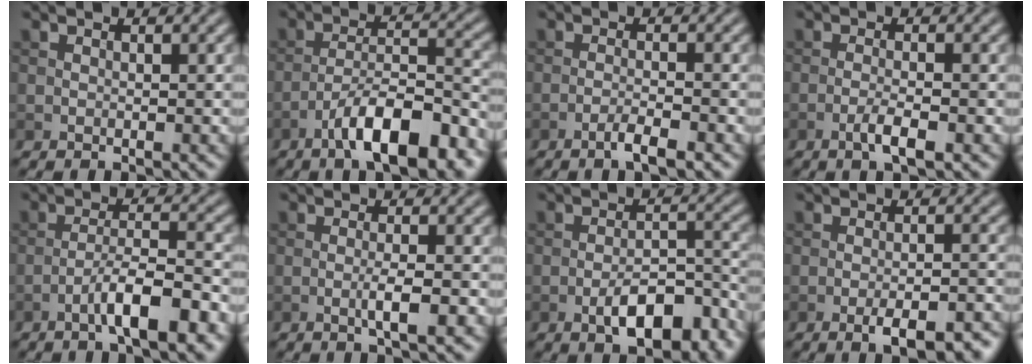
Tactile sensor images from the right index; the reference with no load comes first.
{"total": 9.5, "force": [-5.9, 2.7, 7.0], "torque": [-0.107, 0.012, -0.101]}
{"total": 2.4, "force": [-1.5, 0.4, 1.9], "torque": [-0.030, 0.005, -0.034]}
{"total": 2.5, "force": [-1.2, 0.5, 2.1], "torque": [-0.039, 0.004, -0.025]}
{"total": 6.6, "force": [-3.5, 1.2, 5.4], "torque": [-0.089, 0.012, -0.061]}
{"total": 2.5, "force": [-0.8, 0.3, 2.4], "torque": [-0.040, 0.004, -0.017]}
{"total": 7.0, "force": [-3.8, 2.8, 5.1], "torque": [-0.079, 0.007, -0.058]}
{"total": 5.5, "force": [-3.3, 1.5, 4.2], "torque": [-0.065, 0.000, -0.042]}